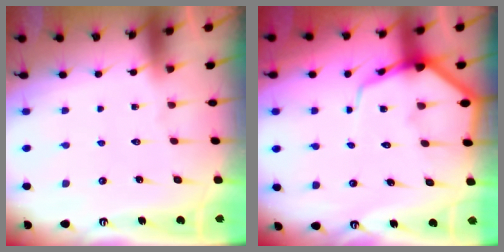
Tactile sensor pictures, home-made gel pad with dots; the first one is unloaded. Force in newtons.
{"total": 8.5, "press": 8.4, "slide": 0.9}